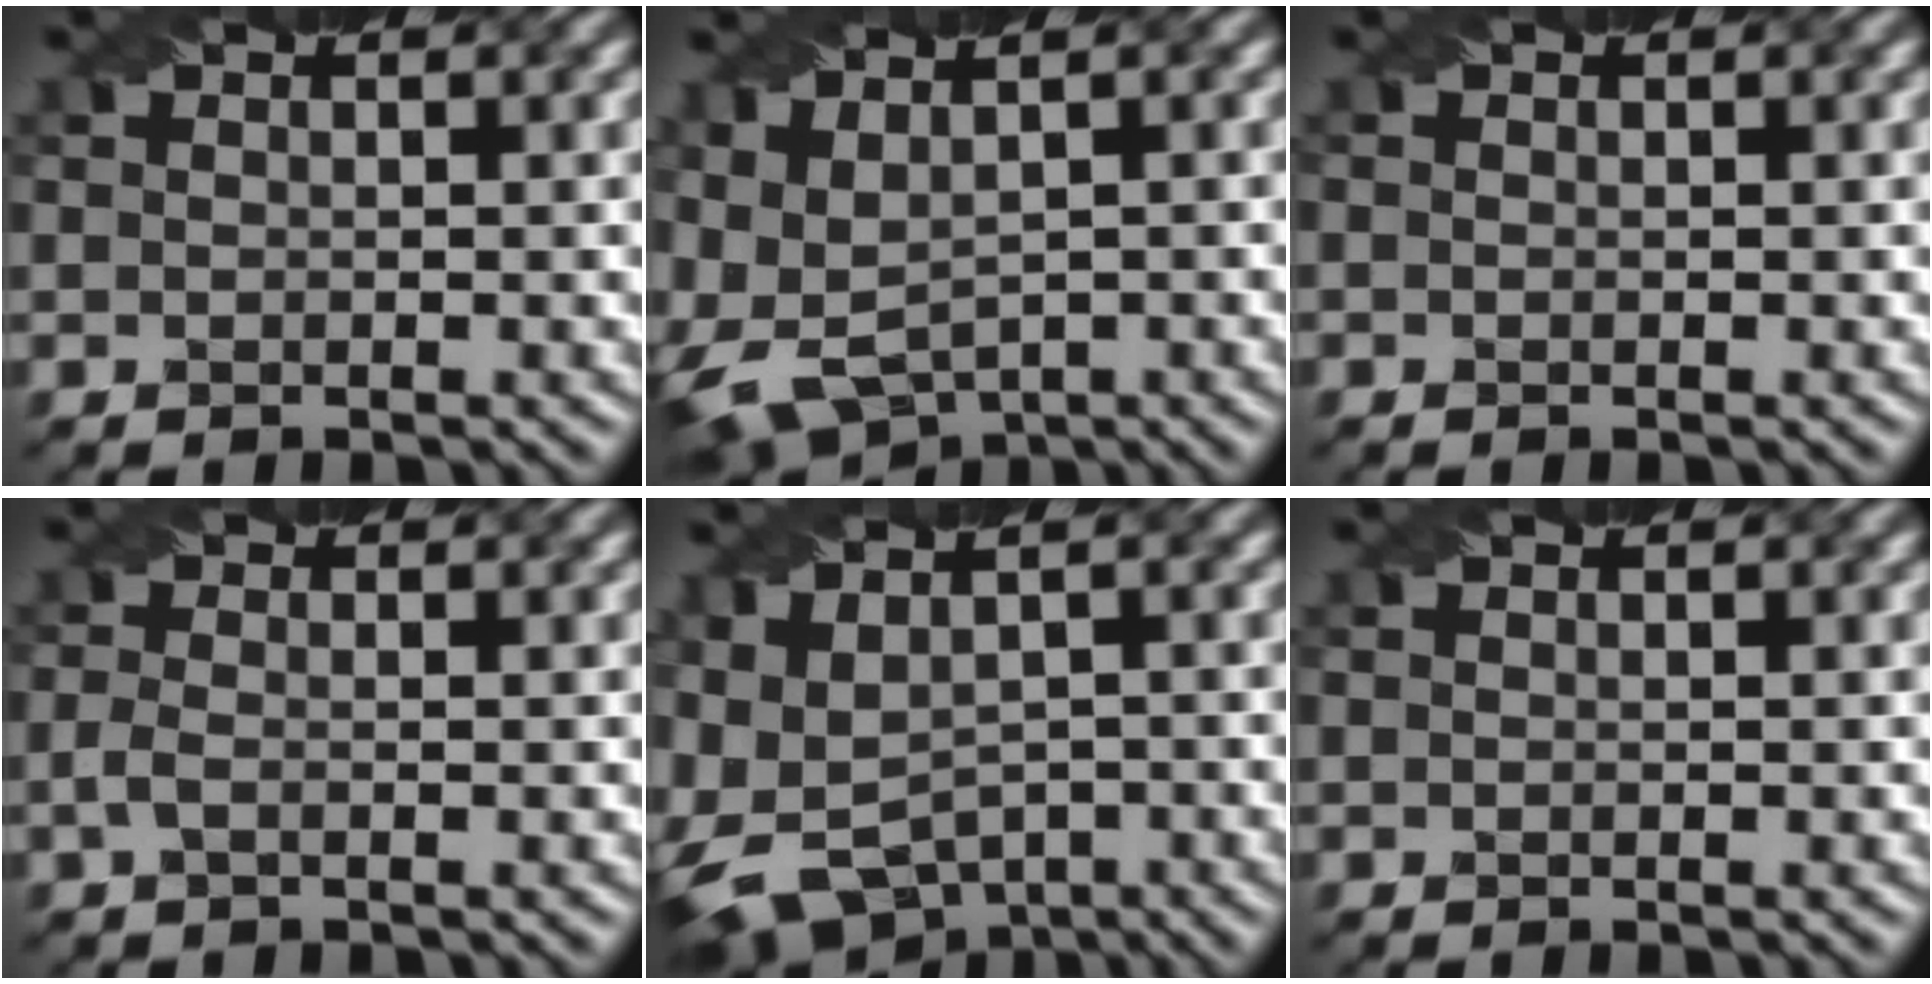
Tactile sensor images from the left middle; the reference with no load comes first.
{"total": 7.2, "force": [-0.4, 4.6, 5.6], "torque": [-0.135, -0.018, 0.015]}
{"total": 0.0}
{"total": 1.2, "force": [-0.7, 0.3, 0.8], "torque": [-0.021, -0.002, -0.015]}
{"total": 9.4, "force": [-2.5, 6.4, 6.4], "torque": [-0.143, -0.020, -0.021]}
{"total": 0.0}